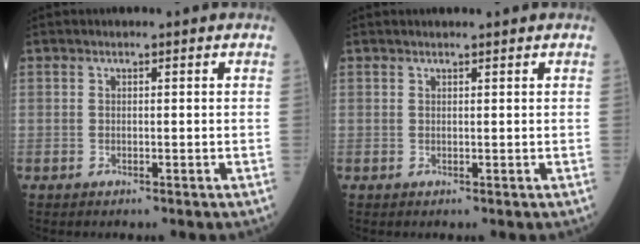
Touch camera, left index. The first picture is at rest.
{"total": 1.9, "force": [1.8, 0.0, 0.7], "torque": [-0.007, 0.012, 0.026]}